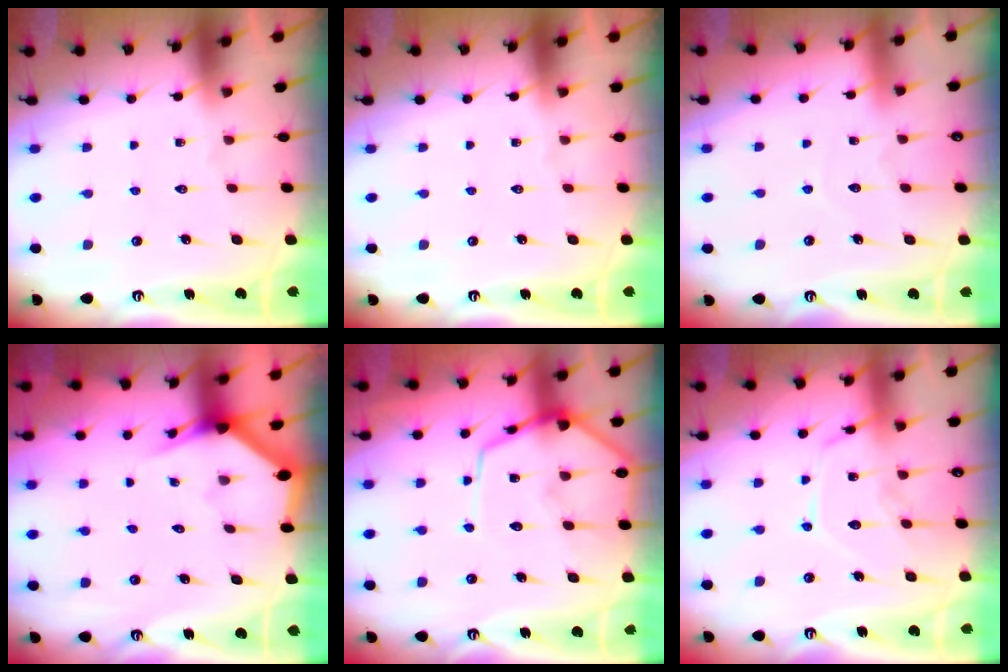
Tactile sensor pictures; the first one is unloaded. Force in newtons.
{"total": 0.0}
{"total": 3.6, "press": 3.6, "slide": 0.3}
{"total": 2.7, "press": 2.7, "slide": 0.1}
{"total": 10.6, "press": 10.5, "slide": 1.1}
{"total": 13.1, "press": 13.0, "slide": 1.0}